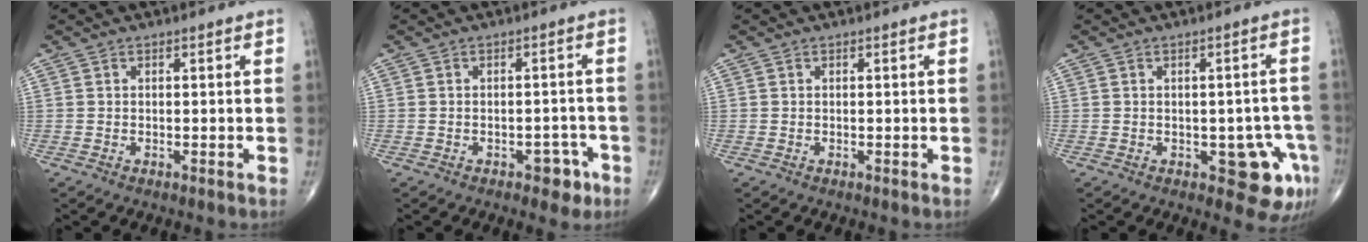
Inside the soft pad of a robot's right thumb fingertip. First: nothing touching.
{"total": 4.1, "force": [-2.2, 2.4, 2.4], "torque": [-0.012, 0.017, -0.026]}
{"total": 0.0}
{"total": 7.5, "force": [-2.9, 3.7, 5.9], "torque": [-0.039, 0.008, -0.028]}